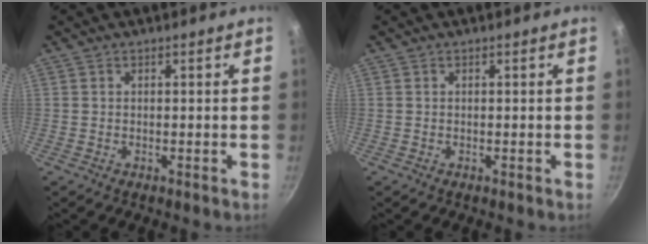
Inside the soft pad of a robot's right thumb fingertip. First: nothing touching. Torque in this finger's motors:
{"motor_torque": [0.00, 0.00, 0.00, 0.00, 0.00]}